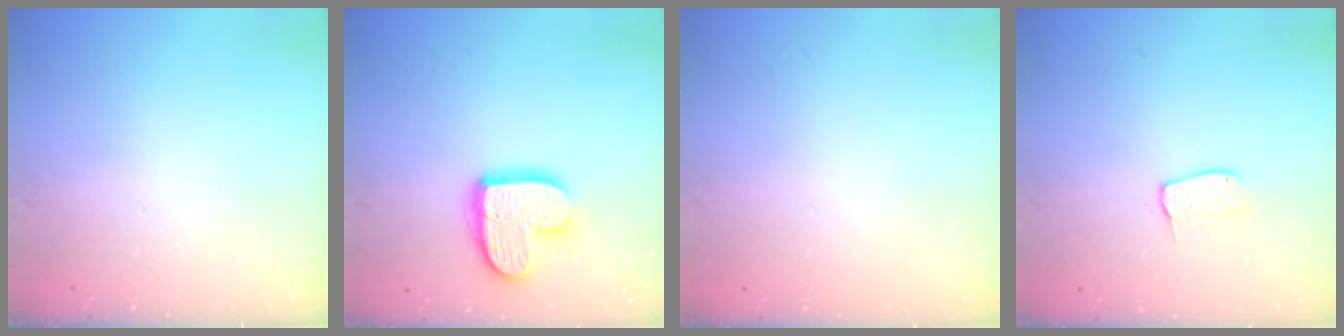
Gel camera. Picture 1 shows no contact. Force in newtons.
{"total": 14.2, "press": 14.2, "slide": 1.1}
{"total": 0.0}
{"total": 4.8, "press": 4.8, "slide": 0.3}